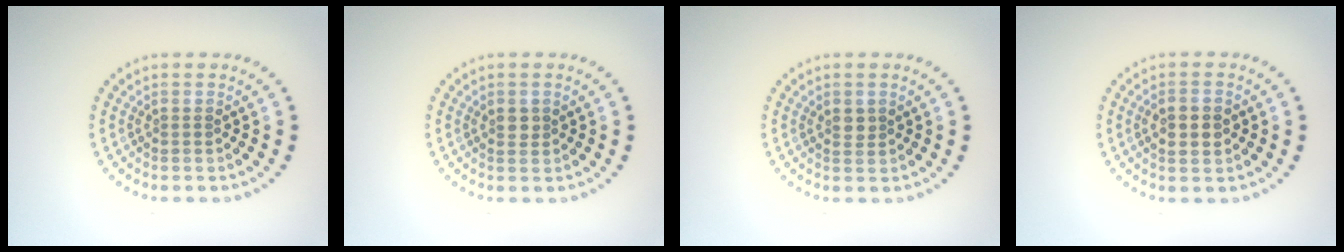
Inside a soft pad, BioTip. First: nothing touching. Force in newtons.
{"total": 1.1, "press": 1.0, "slide": 0.4}
{"total": 1.2, "press": 1.0, "slide": 0.5}
{"total": 2.6, "press": 2.6, "slide": 0.1}